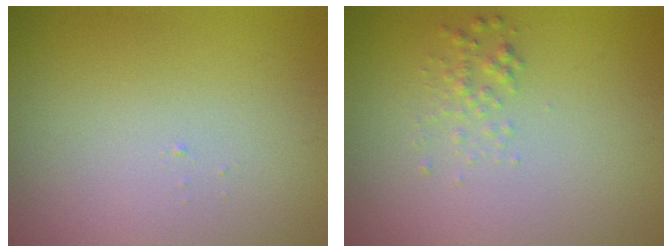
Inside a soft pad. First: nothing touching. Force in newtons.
{"total": 1.1, "press": 1.1, "slide": 0.0}